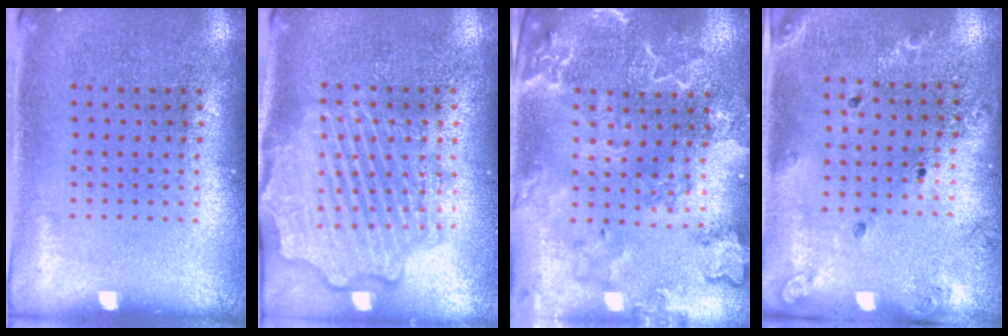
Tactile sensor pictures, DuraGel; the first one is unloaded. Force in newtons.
{"total": 4.4, "press": 4.3, "slide": 0.5}
{"total": 2.6, "press": 2.5, "slide": 0.9}
{"total": 1.3, "press": 1.3, "slide": 0.3}